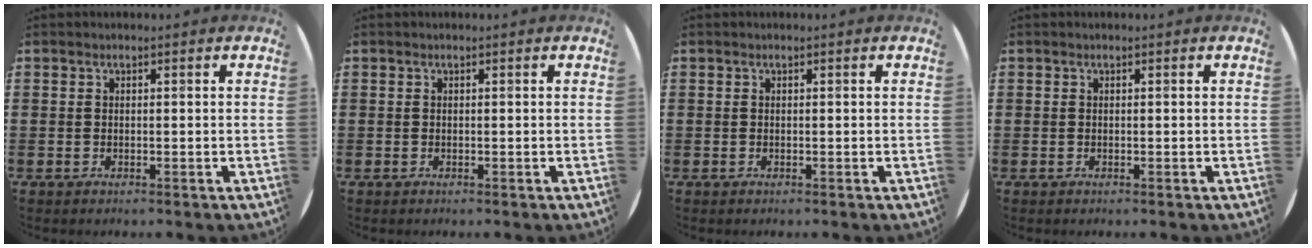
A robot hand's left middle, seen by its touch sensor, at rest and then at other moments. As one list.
[{"total": 0.0}, {"total": 0.0}, {"total": 0.0}]